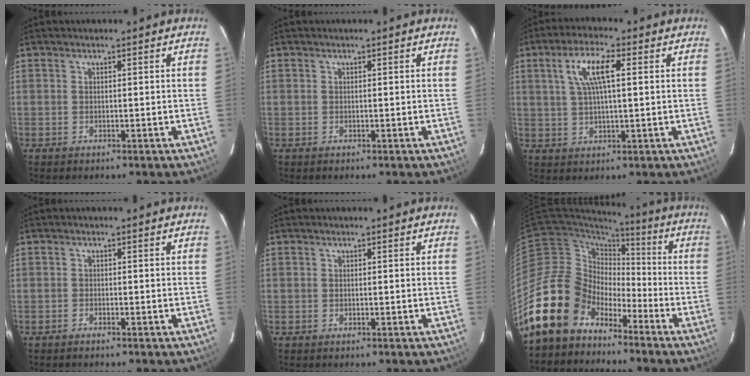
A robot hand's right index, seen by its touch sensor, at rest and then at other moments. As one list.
[{"total": 0.0}, {"total": 7.7, "force": [2.5, 2.1, 7.0], "torque": [-0.134, 0.011, 0.047]}, {"total": 0.6, "force": [-0.6, 0.1, 0.1], "torque": [-0.006, 0.000, -0.014]}, {"total": 0.0}, {"total": 16.1, "force": [-11.6, 10.4, 3.9], "torque": [-0.087, 0.032, -0.207]}]